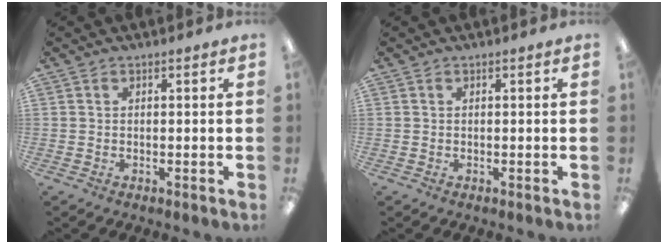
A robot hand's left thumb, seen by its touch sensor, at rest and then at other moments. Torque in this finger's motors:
{"motor_torque": [0.00, 0.00, -0.07, -0.06, 0.00]}